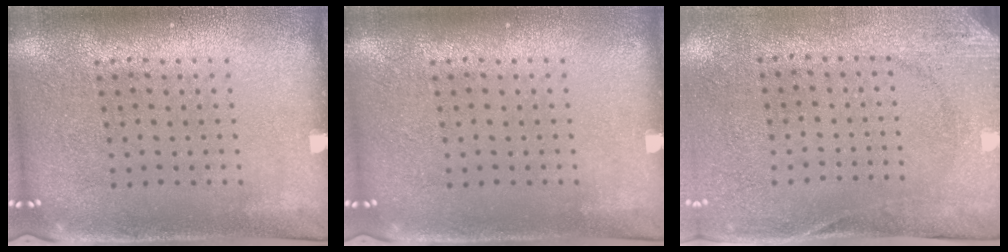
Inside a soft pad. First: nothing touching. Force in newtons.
{"total": 0.0}
{"total": 2.8, "press": 2.1, "slide": 1.8}